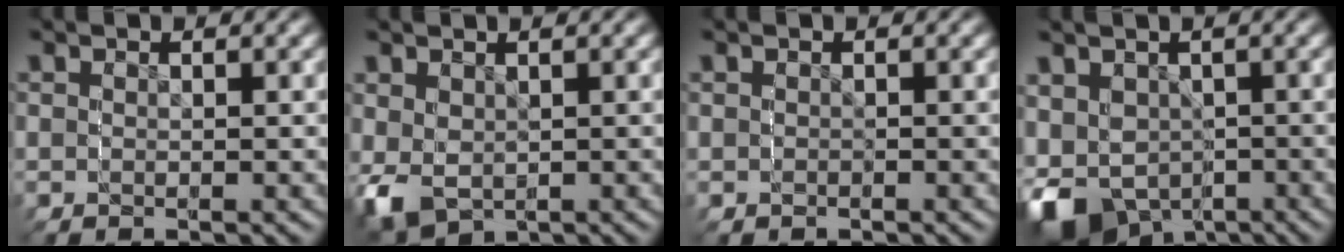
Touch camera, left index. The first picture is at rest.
{"total": 7.1, "force": [-1.8, 6.4, 2.4], "torque": [-0.079, -0.046, -0.008]}
{"total": 1.1, "force": [-0.2, 0.8, 0.7], "torque": [-0.019, -0.006, 0.001]}
{"total": 10.6, "force": [-4.7, 8.8, 3.6], "torque": [-0.107, -0.070, -0.053]}